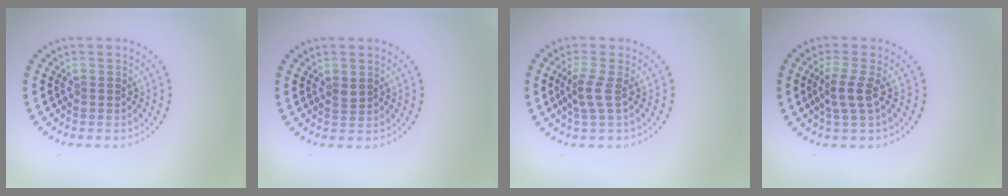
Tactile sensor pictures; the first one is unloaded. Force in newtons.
{"total": 0.7, "press": 0.6, "slide": 0.3}
{"total": 1.8, "press": 1.3, "slide": 1.2}
{"total": 2.2, "press": 1.7, "slide": 1.4}